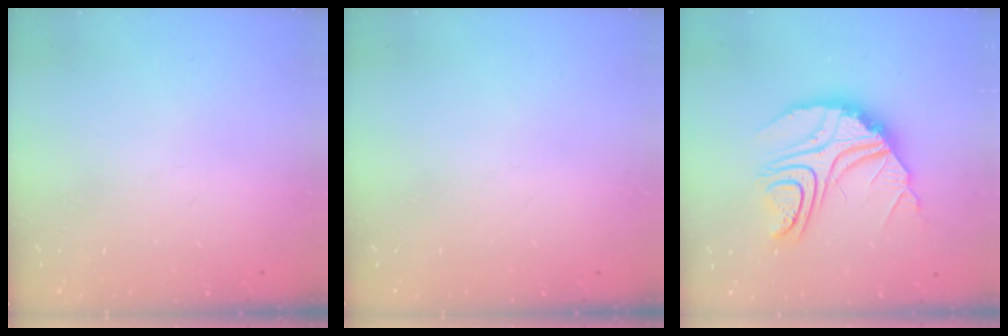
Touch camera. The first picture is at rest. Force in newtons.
{"total": 0.0}
{"total": 16.0, "press": 16.0, "slide": 1.3}